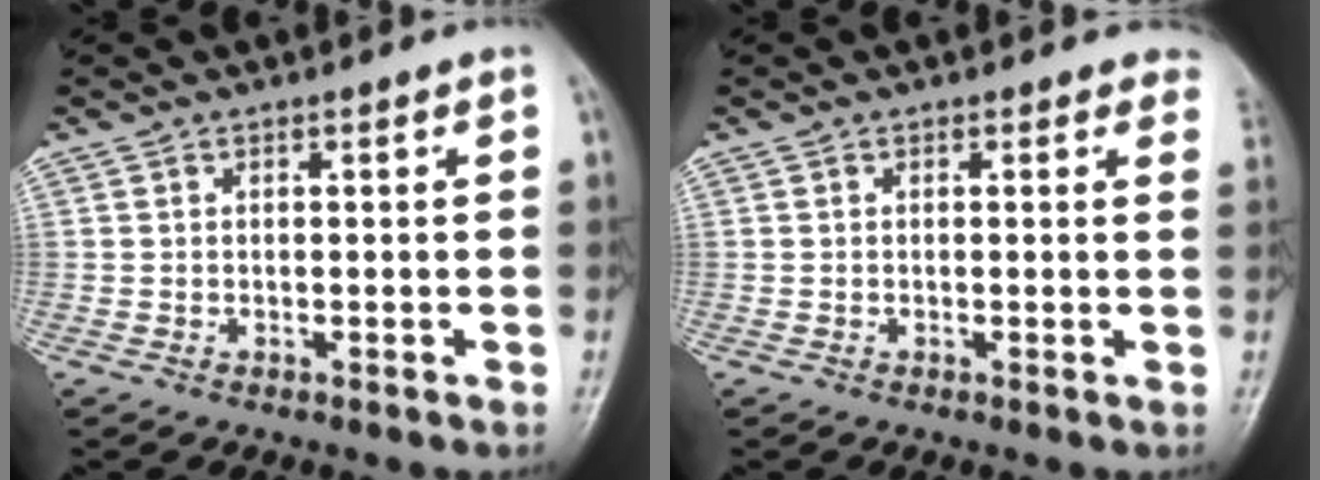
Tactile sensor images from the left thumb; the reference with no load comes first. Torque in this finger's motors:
{"motor_torque": [-0.03, -0.05, -0.13, 0.14, 0.00]}